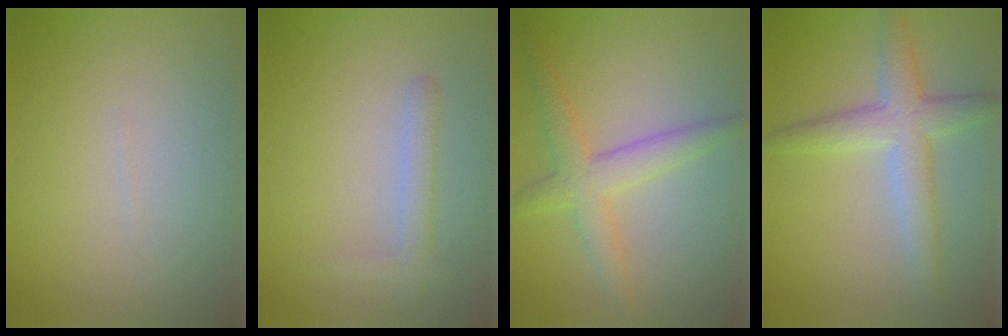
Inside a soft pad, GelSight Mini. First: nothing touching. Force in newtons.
{"total": 1.8, "press": 1.8, "slide": 0.1}
{"total": 3.7, "press": 3.7, "slide": 0.2}
{"total": 4.2, "press": 4.2, "slide": 0.1}